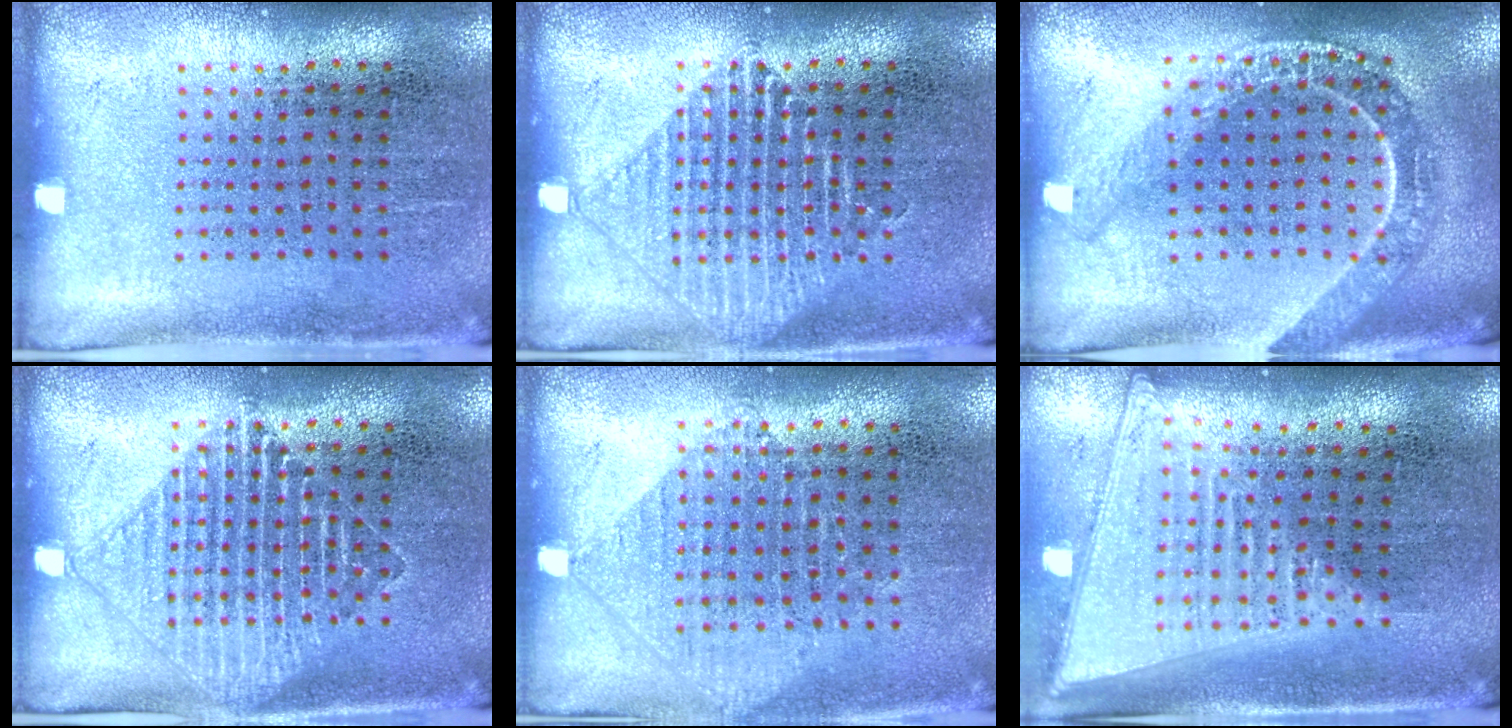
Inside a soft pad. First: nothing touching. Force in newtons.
{"total": 2.2, "press": 2.1, "slide": 0.4}
{"total": 2.2, "press": 1.8, "slide": 1.2}
{"total": 1.5, "press": 1.4, "slide": 0.6}
{"total": 0.9, "press": 0.9, "slide": 0.2}
{"total": 2.0, "press": 1.7, "slide": 1.0}